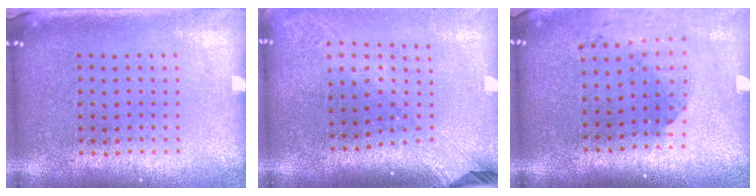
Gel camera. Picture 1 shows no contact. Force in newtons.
{"total": 2.3, "press": 1.7, "slide": 1.5}
{"total": 1.6, "press": 1.3, "slide": 0.9}